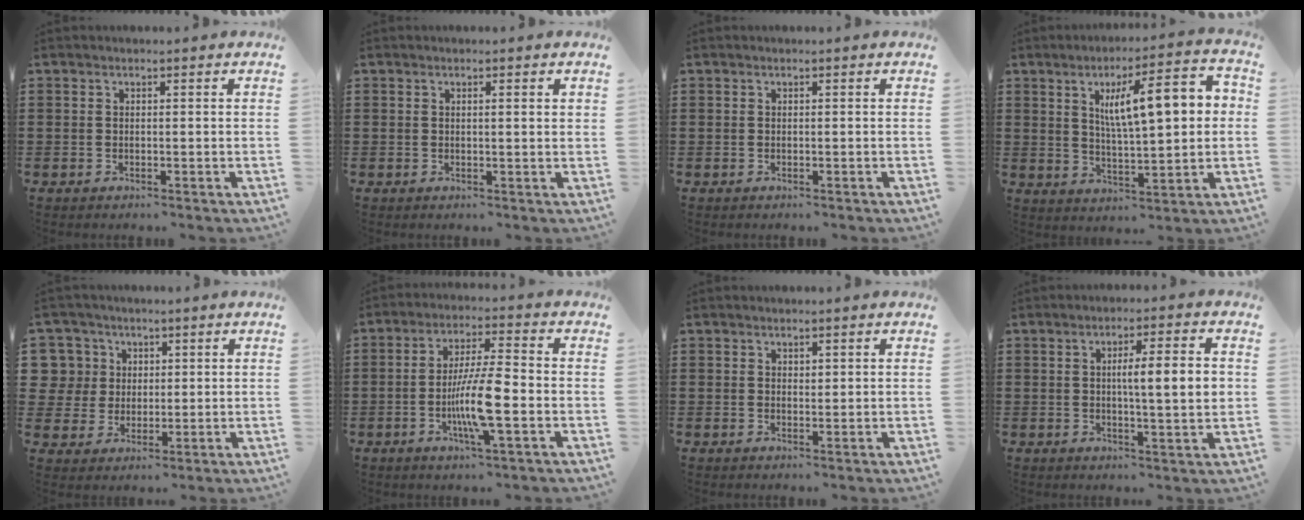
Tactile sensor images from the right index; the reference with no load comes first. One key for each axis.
{"total": 0.9, "fx": 0.3, "fy": 0.0, "fz": 0.8, "tx": -0.016, "ty": 0.000, "tz": 0.004}
{"total": 0.0}
{"total": 10.4, "fx": 2.6, "fy": 3.0, "fz": 9.6, "tx": -0.161, "ty": 0.002, "tz": 0.038}
{"total": 6.3, "fx": 1.6, "fy": 6.0, "fz": 0.6, "tx": -0.061, "ty": 0.012, "tz": 0.028}
{"total": 9.3, "fx": -2.5, "fy": 1.3, "fz": 8.9, "tx": -0.172, "ty": -0.009, "tz": -0.051}
{"total": 0.8, "fx": 0.7, "fy": 0.4, "fz": 0.1, "tx": -0.003, "ty": 0.001, "tz": 0.014}
{"total": 6.8, "fx": 0.7, "fy": 1.0, "fz": 6.7, "tx": -0.115, "ty": -0.001, "tz": 0.006}